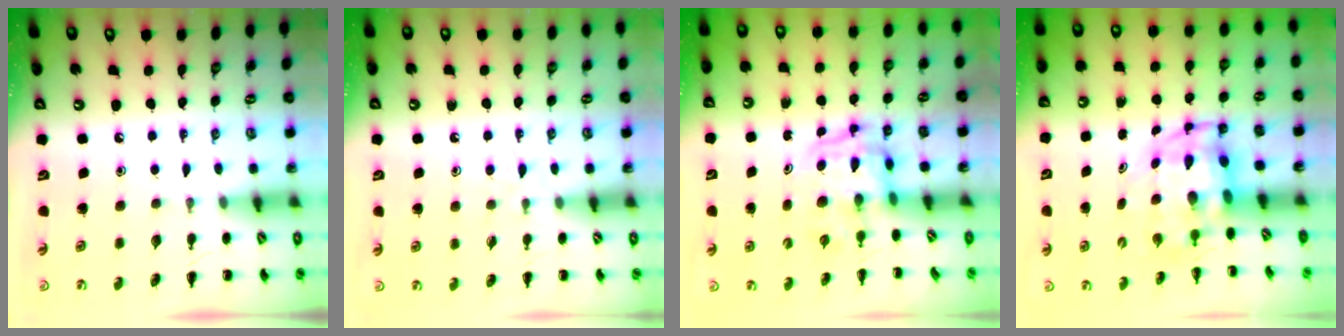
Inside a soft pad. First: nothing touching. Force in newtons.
{"total": 4.1, "press": 3.9, "slide": 1.3}
{"total": 3.3, "press": 3.2, "slide": 0.6}
{"total": 3.6, "press": 3.5, "slide": 1.0}